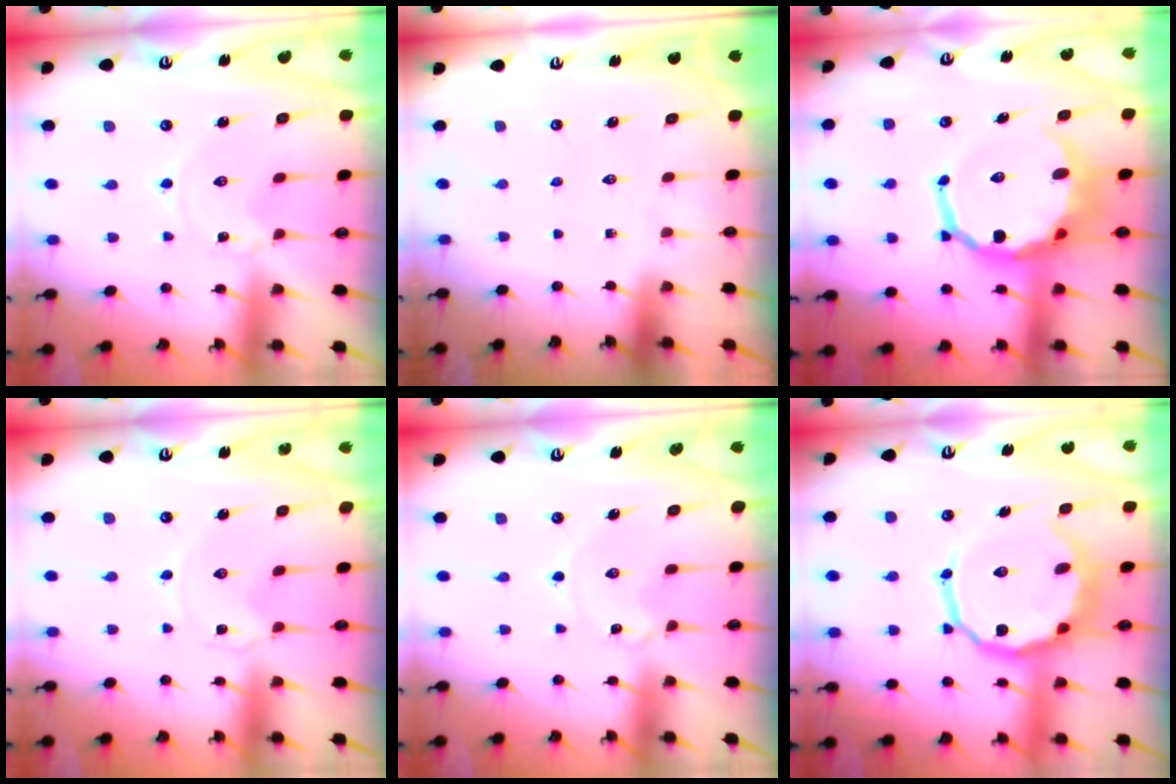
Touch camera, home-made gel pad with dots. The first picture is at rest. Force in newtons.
{"total": 0.0}
{"total": 12.5, "press": 12.1, "slide": 3.2}
{"total": 0.0}
{"total": 1.2, "press": 1.2, "slide": 0.1}
{"total": 12.8, "press": 12.4, "slide": 3.1}